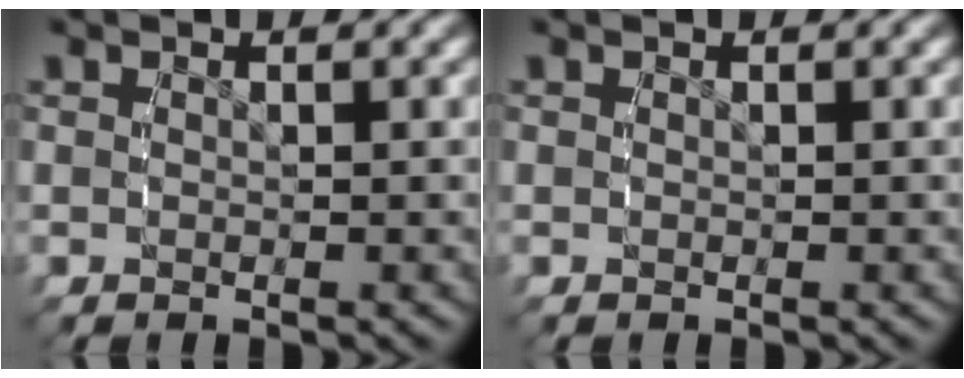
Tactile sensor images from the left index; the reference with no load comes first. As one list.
[{"total": 0.0}]